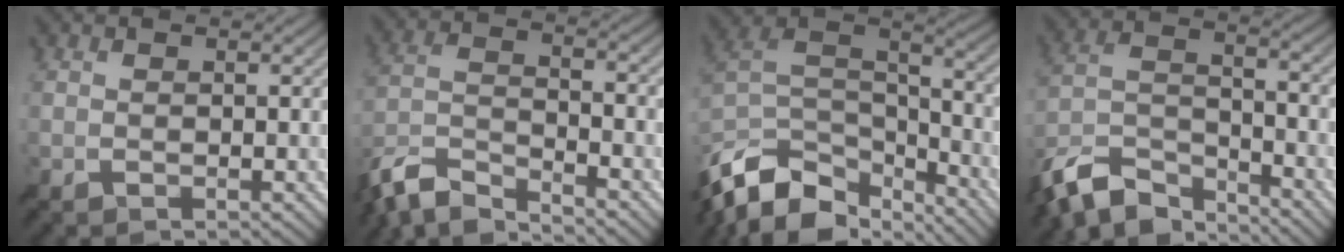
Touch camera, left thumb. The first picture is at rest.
{"total": 9.6, "force": [-8.4, 2.1, 4.1], "torque": [-0.088, -0.008, -0.171]}
{"total": 14.2, "force": [-10.6, 6.7, 6.6], "torque": [-0.183, 0.000, -0.186]}
{"total": 11.2, "force": [-9.6, 3.4, 4.6], "torque": [-0.094, -0.002, -0.196]}